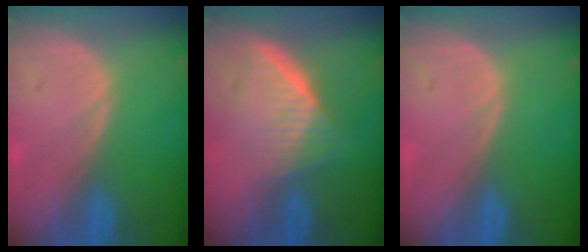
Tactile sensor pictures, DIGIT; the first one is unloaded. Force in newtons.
{"total": 6.8, "press": 6.0, "slide": 3.1}
{"total": 0.0}